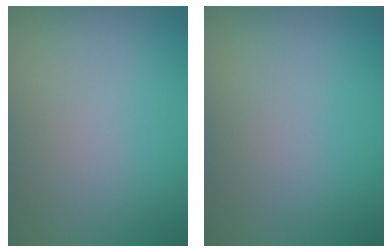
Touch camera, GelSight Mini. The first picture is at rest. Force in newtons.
{"total": 0.0}